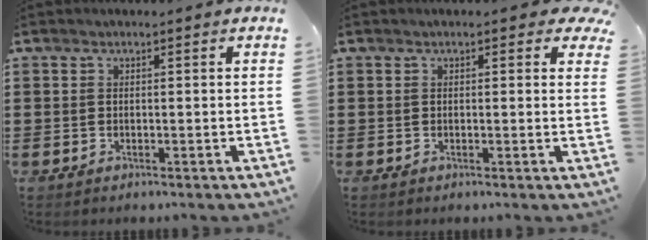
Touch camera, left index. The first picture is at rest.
{"total": 1.3, "force": [0.7, 0.6, 0.9], "torque": [-0.013, 0.005, 0.010]}